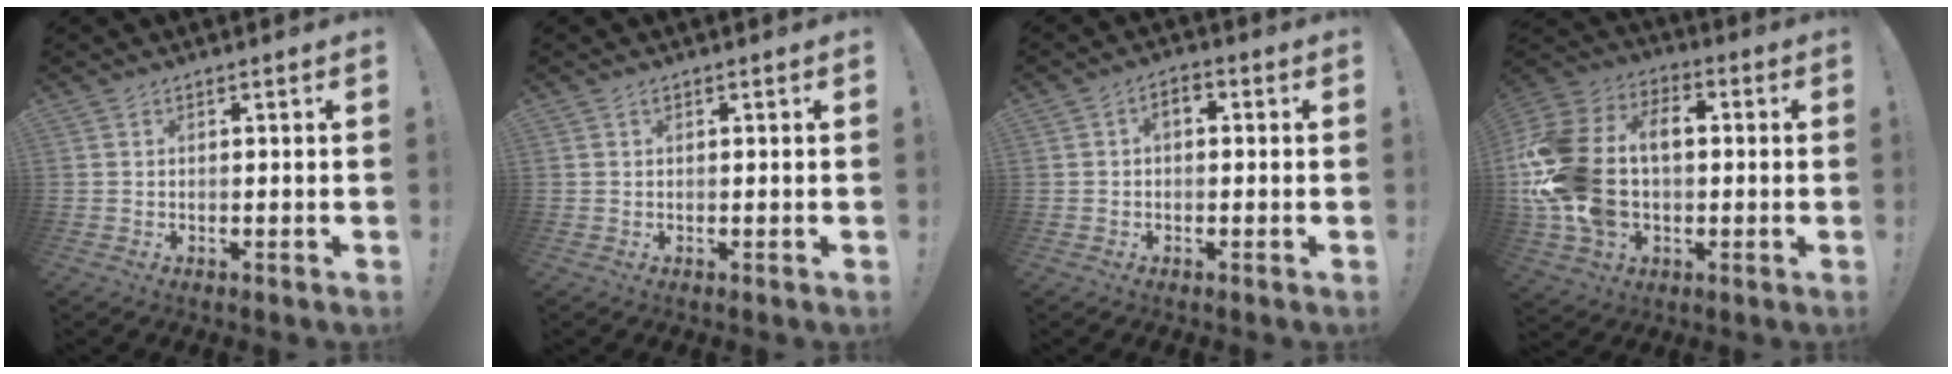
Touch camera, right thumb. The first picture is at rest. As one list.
[{"total": 0.6, "force": [0.2, 0.4, 0.4], "torque": [-0.009, 0.002, 0.003]}, {"total": 3.0, "force": [-0.4, 1.8, 2.3], "torque": [-0.038, 0.008, -0.009]}, {"total": 23.9, "force": [1.5, 16.6, 17.1], "torque": [-0.341, 0.016, 0.039]}]